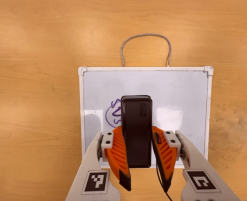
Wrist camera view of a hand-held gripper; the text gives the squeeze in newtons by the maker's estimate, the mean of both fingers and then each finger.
{"total": 10.3, "left": 8.5, "right": 12.1}